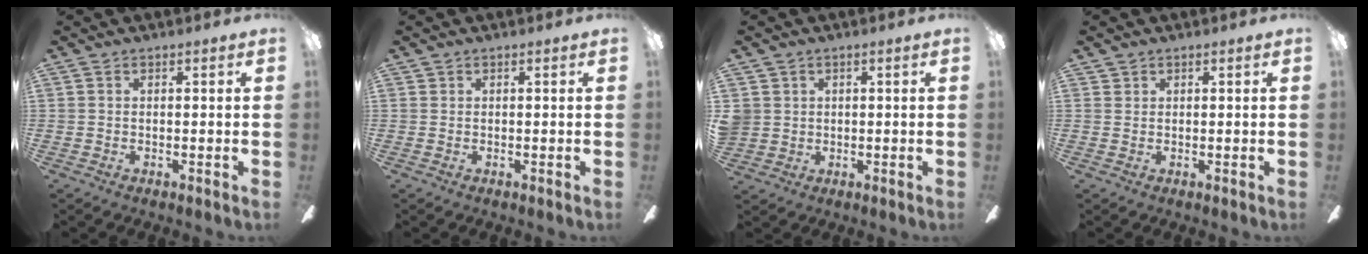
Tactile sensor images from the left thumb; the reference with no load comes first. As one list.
[{"total": 0.0}, {"total": 3.3, "force": [0.8, 3.2, 0.4], "torque": [-0.014, 0.007, 0.016]}, {"total": 0.8, "force": [0.6, 0.5, 0.0], "torque": [-0.001, 0.000, 0.013]}]